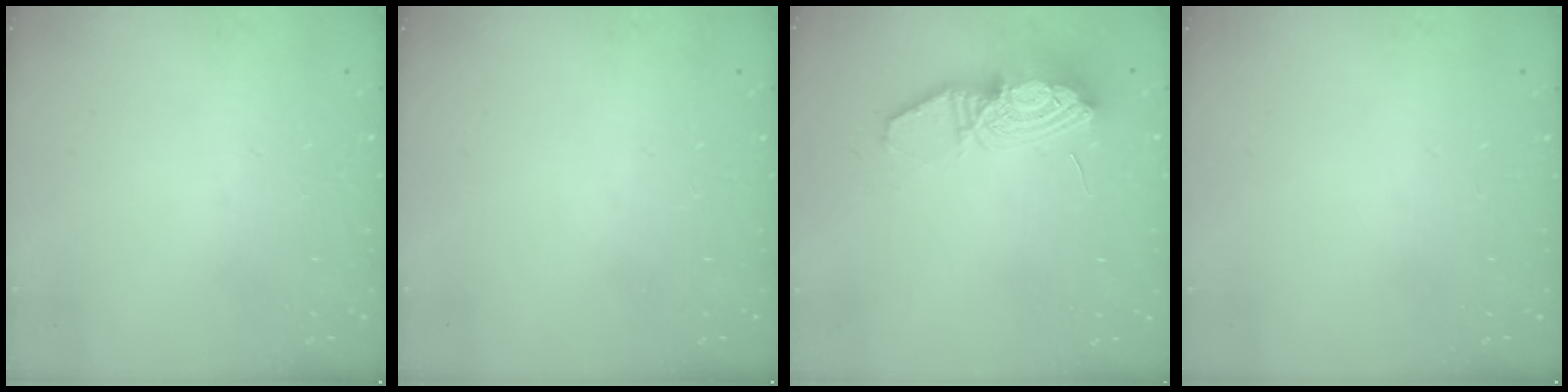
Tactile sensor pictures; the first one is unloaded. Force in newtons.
{"total": 0.0}
{"total": 13.0, "press": 12.9, "slide": 1.3}
{"total": 0.0}